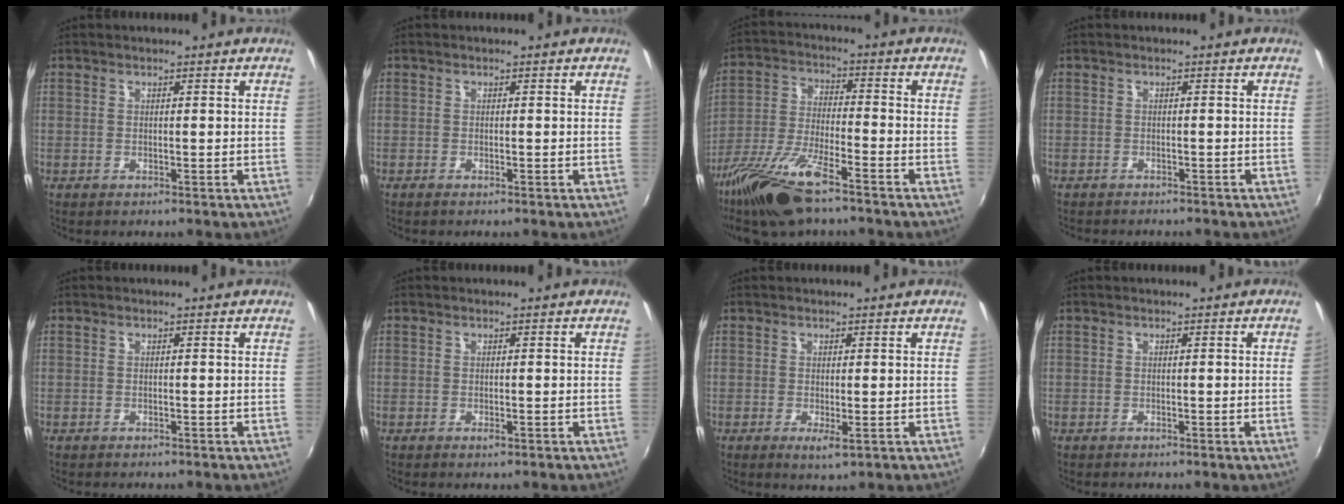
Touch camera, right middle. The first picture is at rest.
{"total": 0.7, "force": [-0.6, 0.1, 0.4], "torque": [-0.008, -0.003, -0.012]}
{"total": 14.9, "force": [-10.5, 3.5, 10.0], "torque": [-0.212, -0.033, -0.205]}
{"total": 2.9, "force": [-2.8, 0.6, 0.8], "torque": [-0.023, -0.014, -0.042]}
{"total": 0.0}
{"total": 0.7, "force": [-0.3, 0.4, 0.4], "torque": [-0.007, -0.002, -0.005]}
{"total": 2.0, "force": [-0.4, 0.4, 2.0], "torque": [-0.037, -0.010, -0.006]}
{"total": 1.0, "force": [0.0, -0.6, 0.8], "torque": [-0.006, -0.007, 0.001]}